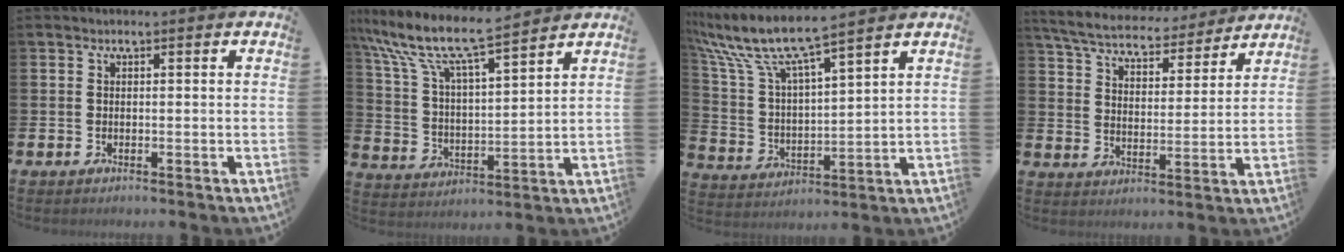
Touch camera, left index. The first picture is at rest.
{"total": 9.7, "force": [8.7, 1.4, 4.2], "torque": [-0.121, -0.051, 0.147]}
{"total": 8.4, "force": [7.6, 0.9, 3.5], "torque": [-0.105, -0.045, 0.127]}
{"total": 6.7, "force": [6.3, 1.5, 1.5], "torque": [-0.061, -0.043, 0.110]}